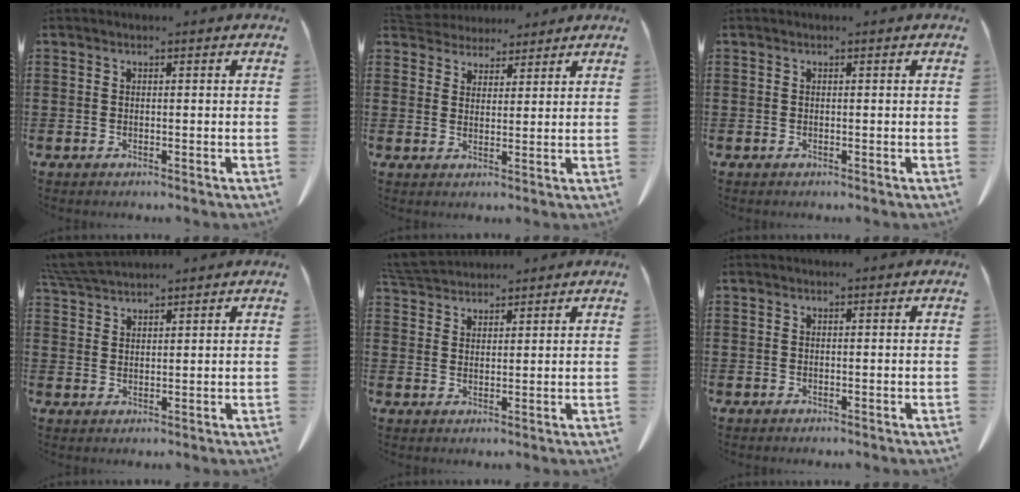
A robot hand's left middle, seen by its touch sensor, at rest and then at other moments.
{"total": 4.1, "force": [3.9, 1.3, -0.1], "torque": [-0.014, -0.010, 0.075]}
{"total": 0.0}
{"total": 5.0, "force": [4.6, 0.5, 1.7], "torque": [-0.047, -0.009, 0.089]}
{"total": 4.8, "force": [4.6, 1.0, 0.9], "torque": [-0.033, -0.009, 0.090]}
{"total": 0.0}